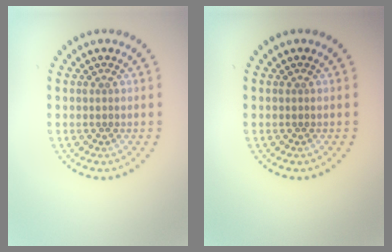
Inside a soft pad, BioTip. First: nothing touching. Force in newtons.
{"total": 0.0}